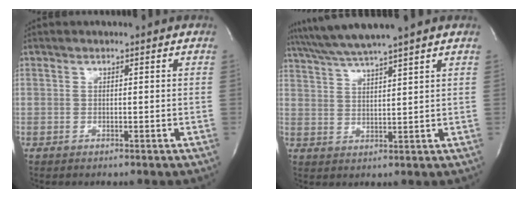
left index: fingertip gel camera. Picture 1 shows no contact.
{"total": 8.4, "force": [7.2, -1.6, 4.0], "torque": [-0.073, 0.015, 0.126]}